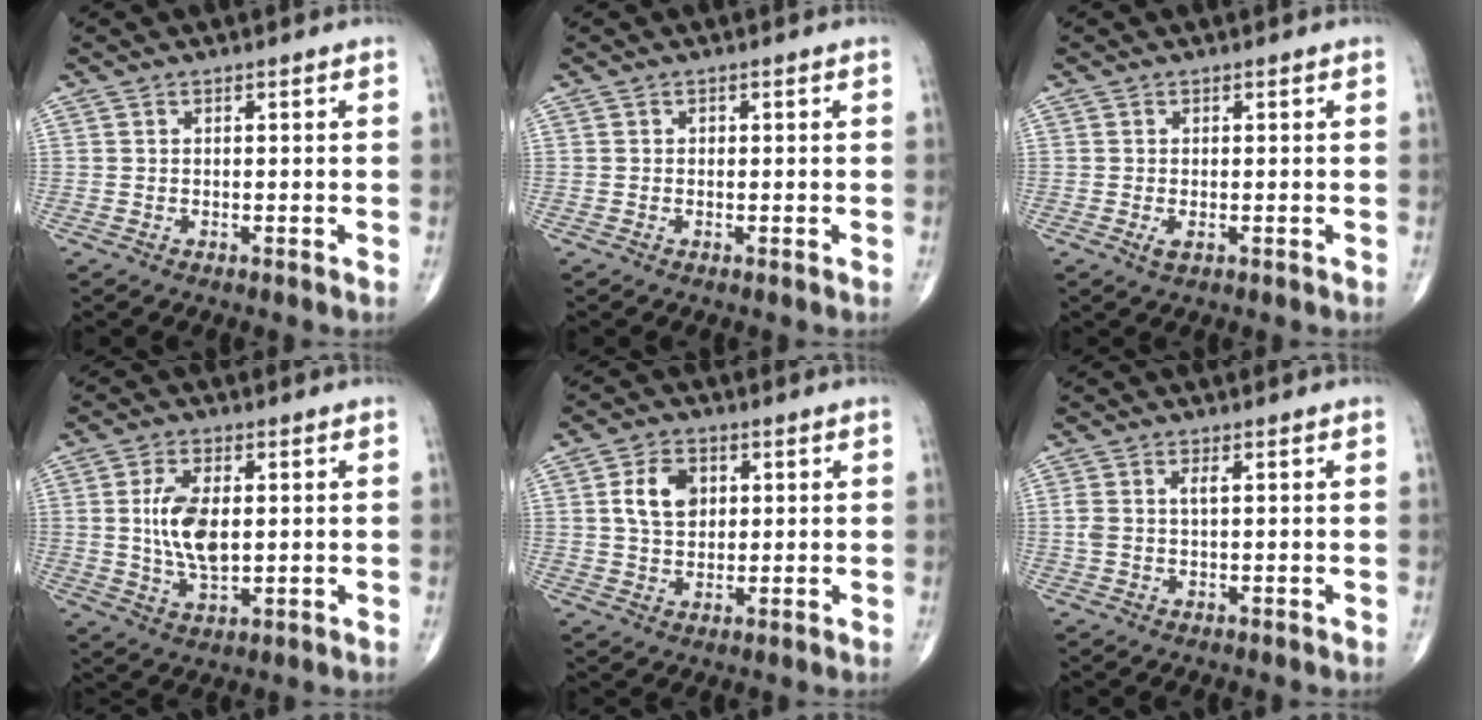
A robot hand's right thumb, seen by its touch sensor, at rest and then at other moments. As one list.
[{"total": 0.0}, {"total": 1.4, "force": [-0.4, 0.6, 1.2], "torque": [-0.028, -0.005, -0.006]}, {"total": 9.3, "force": [0.8, 4.7, 8.0], "torque": [-0.155, -0.008, 0.021]}, {"total": 7.2, "force": [1.7, 5.0, 4.8], "torque": [-0.071, -0.002, 0.028]}, {"total": 2.3, "force": [0.5, 0.8, 2.1], "torque": [-0.057, 0.012, 0.012]}]